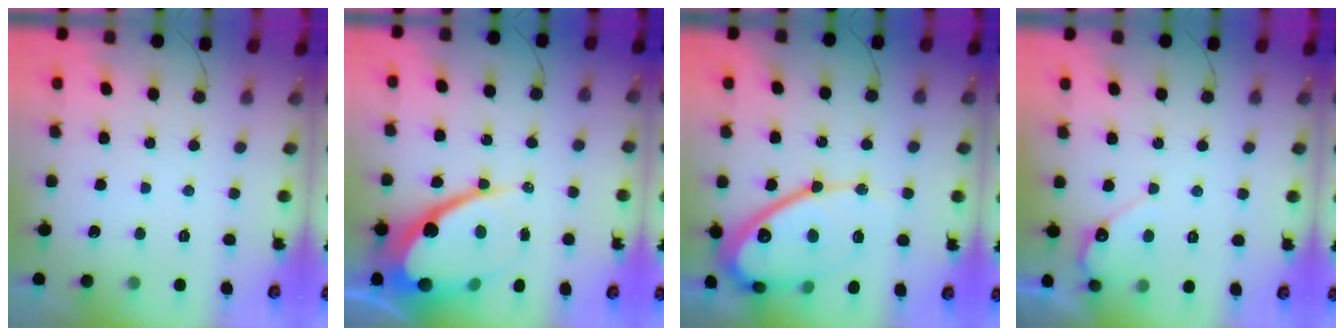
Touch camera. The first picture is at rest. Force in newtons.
{"total": 20.2, "press": 20.1, "slide": 1.4}
{"total": 18.6, "press": 18.5, "slide": 1.7}
{"total": 6.5, "press": 6.5, "slide": 0.4}